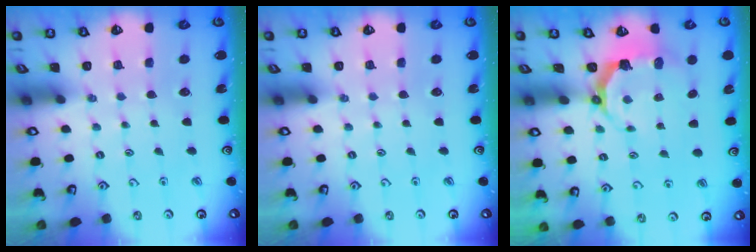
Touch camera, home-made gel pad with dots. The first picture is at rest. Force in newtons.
{"total": 0.0}
{"total": 5.4, "press": 3.7, "slide": 3.9}